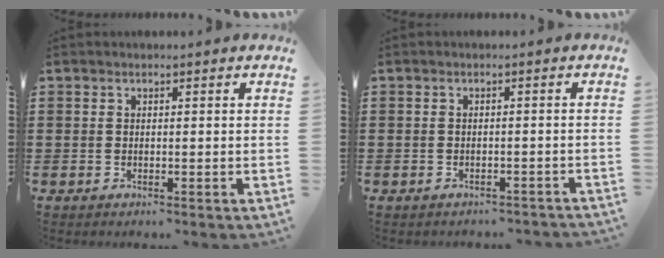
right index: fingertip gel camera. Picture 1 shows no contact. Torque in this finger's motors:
{"motor_torque": [-0.33, 0.85, -1.05, -0.21]}